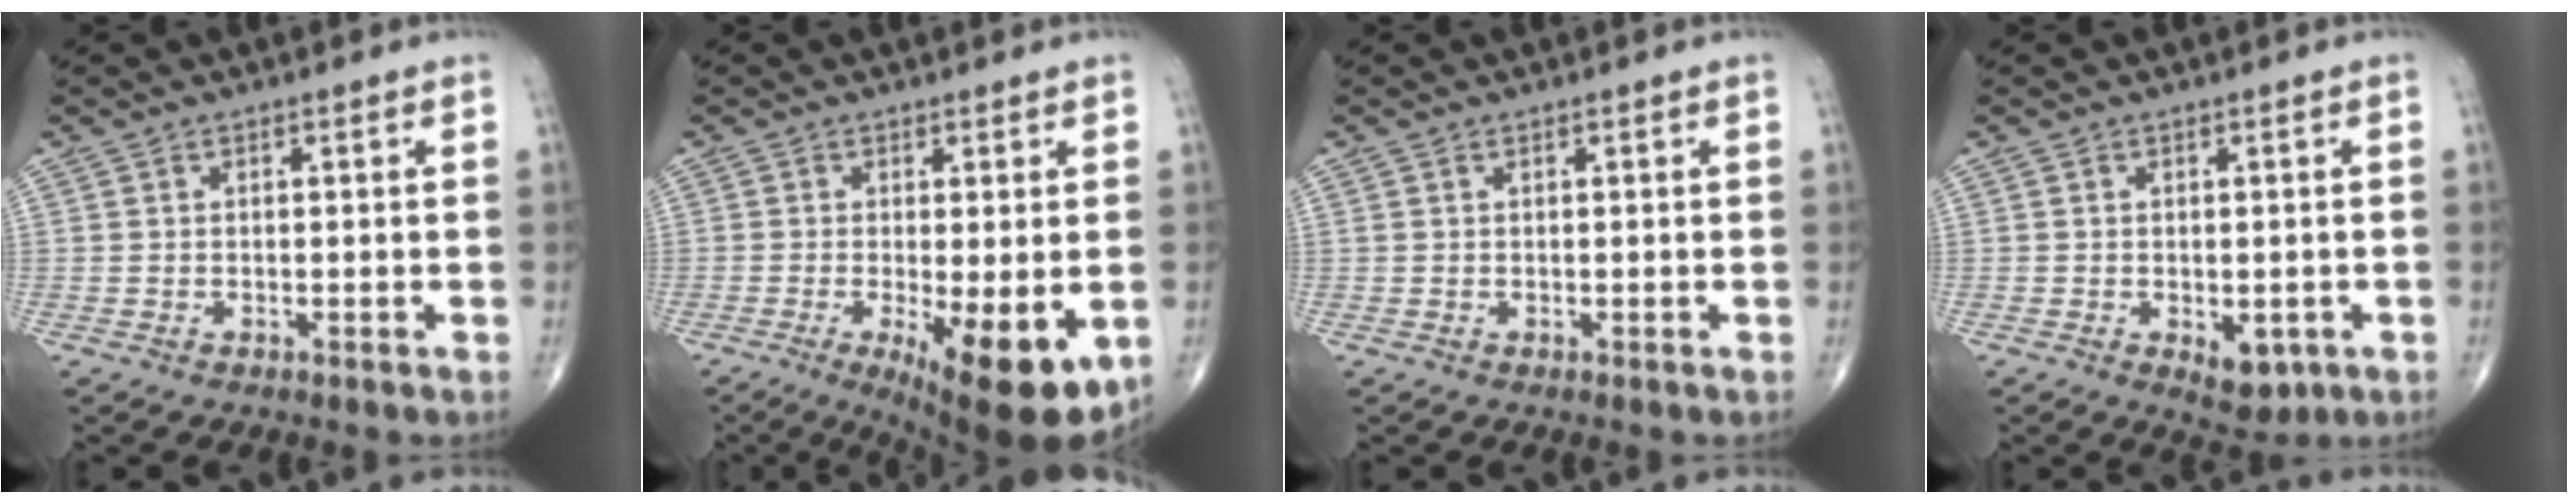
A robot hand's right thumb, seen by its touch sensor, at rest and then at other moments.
{"total": 12.8, "force": [-3.7, 3.9, 11.7], "torque": [-0.150, -0.024, -0.043]}
{"total": 0.0}
{"total": 4.5, "force": [-1.3, 2.6, 3.4], "torque": [-0.025, -0.002, -0.006]}